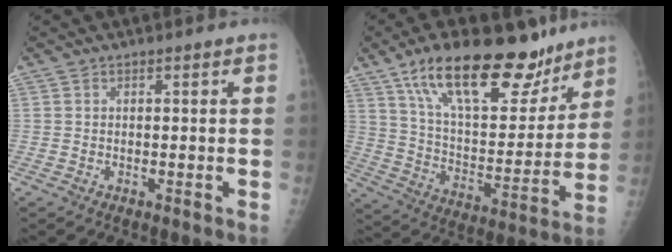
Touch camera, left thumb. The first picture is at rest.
{"total": 25.3, "force": [16.8, 10.4, 15.8], "torque": [-0.208, -0.058, 0.276]}